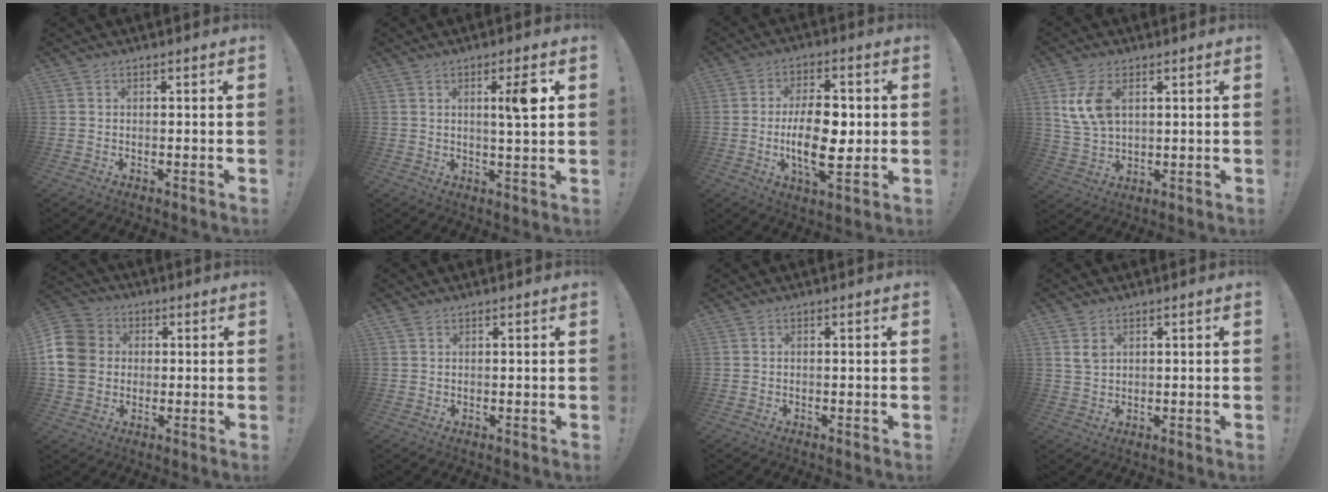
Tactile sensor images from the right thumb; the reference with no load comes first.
{"total": 7.2, "force": [2.2, 0.4, 6.9], "torque": [-0.098, -0.009, 0.022]}
{"total": 14.9, "force": [-1.0, 6.9, 13.2], "torque": [-0.229, -0.005, -0.027]}
{"total": 9.8, "force": [3.7, 5.8, 6.9], "torque": [-0.135, -0.011, 0.069]}
{"total": 12.7, "force": [0.9, 11.0, 6.3], "torque": [-0.123, 0.011, 0.019]}
{"total": 1.1, "force": [0.8, 0.7, 0.4], "torque": [-0.008, 0.000, 0.016]}
{"total": 0.0}
{"total": 3.4, "force": [2.0, 2.2, 1.7], "torque": [-0.022, -0.009, 0.036]}